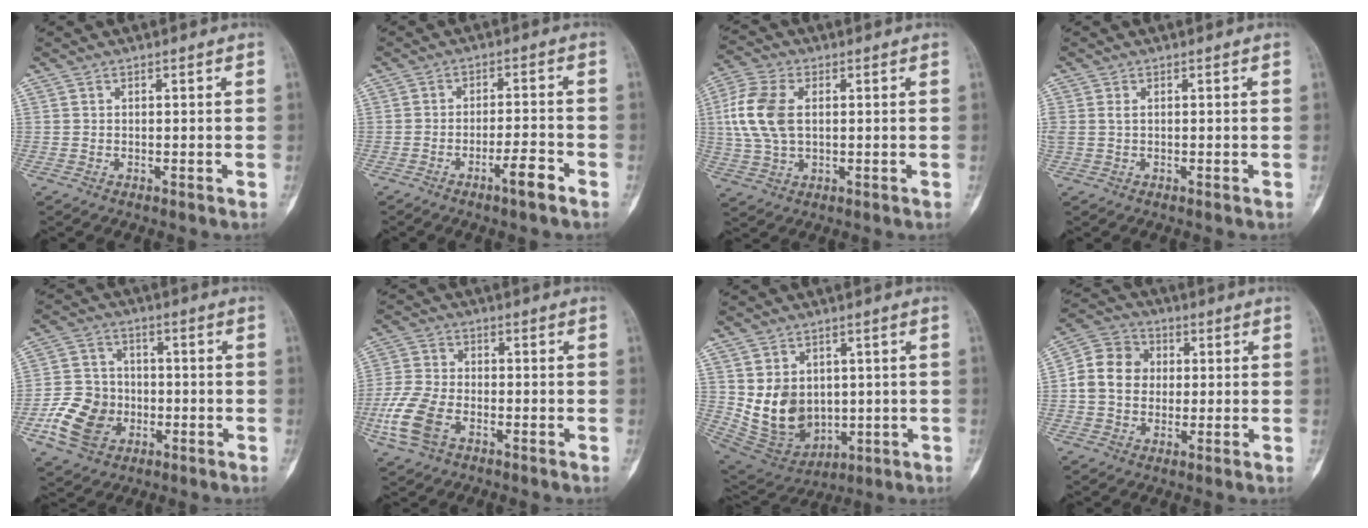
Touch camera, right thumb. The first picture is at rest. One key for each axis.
{"total": 5.0, "fx": -3.1, "fy": 0.7, "fz": 3.9, "tx": -0.070, "ty": 0.021, "tz": -0.052}
{"total": 10.9, "fx": 1.2, "fy": 6.7, "fz": 8.5, "tx": -0.191, "ty": 0.009, "tz": 0.023}
{"total": 1.6, "fx": 0.1, "fy": 1.0, "fz": 1.2, "tx": -0.037, "ty": 0.005, "tz": 0.002}
{"total": 11.5, "fx": -3.8, "fy": 9.3, "fz": 5.6, "tx": -0.082, "ty": 0.019, "tz": -0.072}
{"total": 10.0, "fx": -4.0, "fy": 6.1, "fz": 7.0, "tx": -0.162, "ty": 0.011, "tz": -0.082}
{"total": 12.2, "fx": 0.9, "fy": 9.7, "fz": 7.4, "tx": -0.094, "ty": -0.011, "tz": 0.047}
{"total": 9.9, "fx": 0.3, "fy": 8.4, "fz": 5.1, "tx": -0.076, "ty": 0.021, "tz": -0.006}